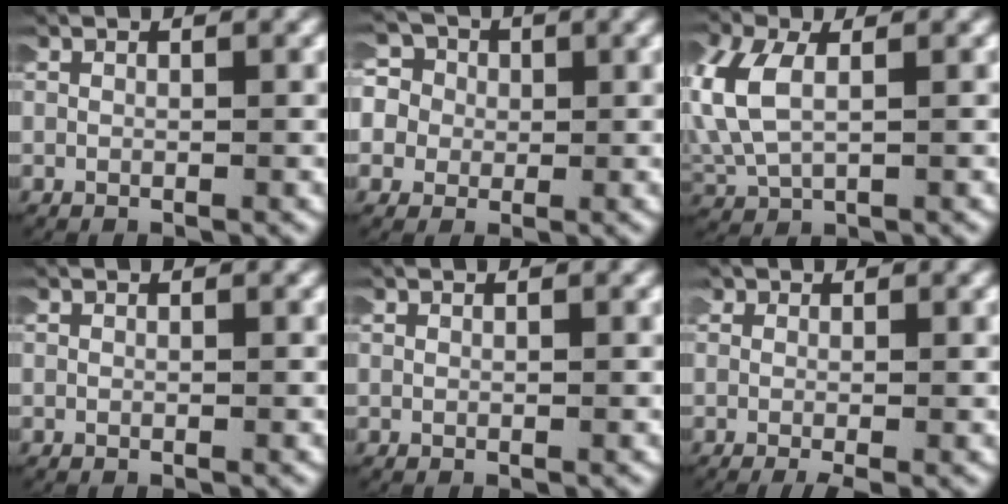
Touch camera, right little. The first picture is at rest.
{"total": 8.8, "force": [-0.2, 8.2, 3.2], "torque": [-0.116, -0.021, -0.014]}
{"total": 4.7, "force": [1.0, 3.2, 3.3], "torque": [-0.105, -0.005, 0.028]}
{"total": 0.0}
{"total": 0.0}
{"total": 1.1, "force": [-0.6, 0.4, 0.8], "torque": [-0.018, -0.008, -0.008]}